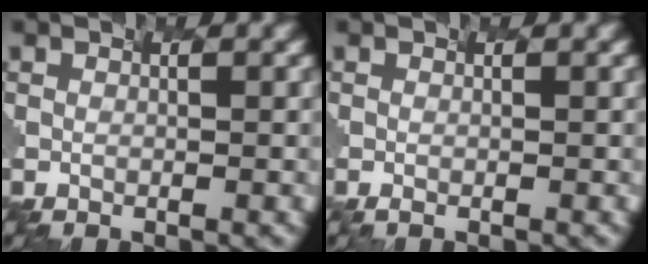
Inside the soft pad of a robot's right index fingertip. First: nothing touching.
{"total": 0.5, "force": [-0.4, -0.3, -0.1], "torque": [-0.005, -0.006, 0.007]}